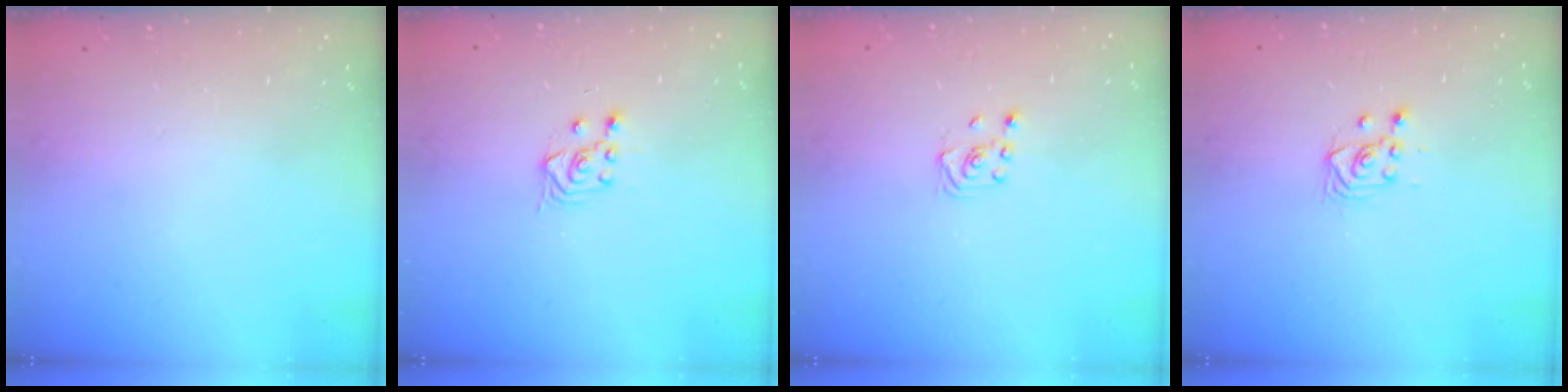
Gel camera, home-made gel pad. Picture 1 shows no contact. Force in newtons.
{"total": 3.3, "press": 2.9, "slide": 1.5}
{"total": 1.9, "press": 1.8, "slide": 0.6}
{"total": 3.2, "press": 3.1, "slide": 0.7}